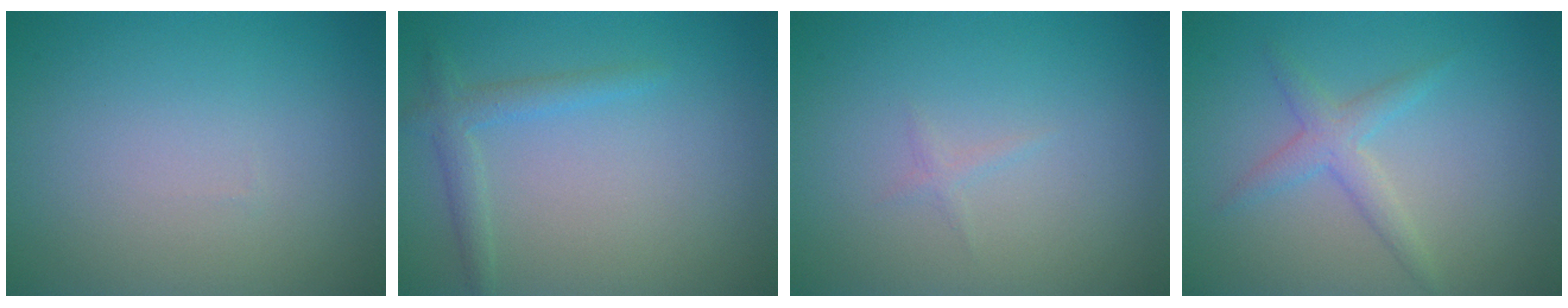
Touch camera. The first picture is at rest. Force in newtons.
{"total": 1.9, "press": 1.9, "slide": 0.1}
{"total": 0.5, "press": 0.5, "slide": 0.0}
{"total": 2.2, "press": 2.2, "slide": 0.1}